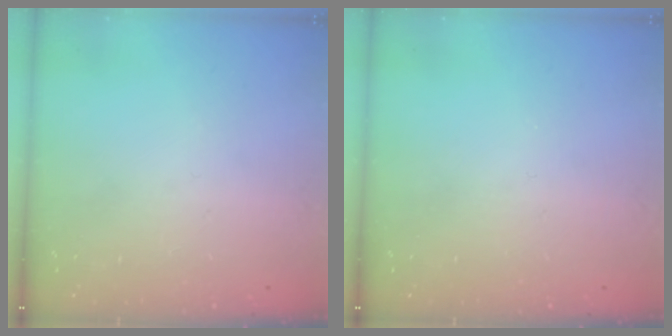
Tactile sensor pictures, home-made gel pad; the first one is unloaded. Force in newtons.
{"total": 0.0}